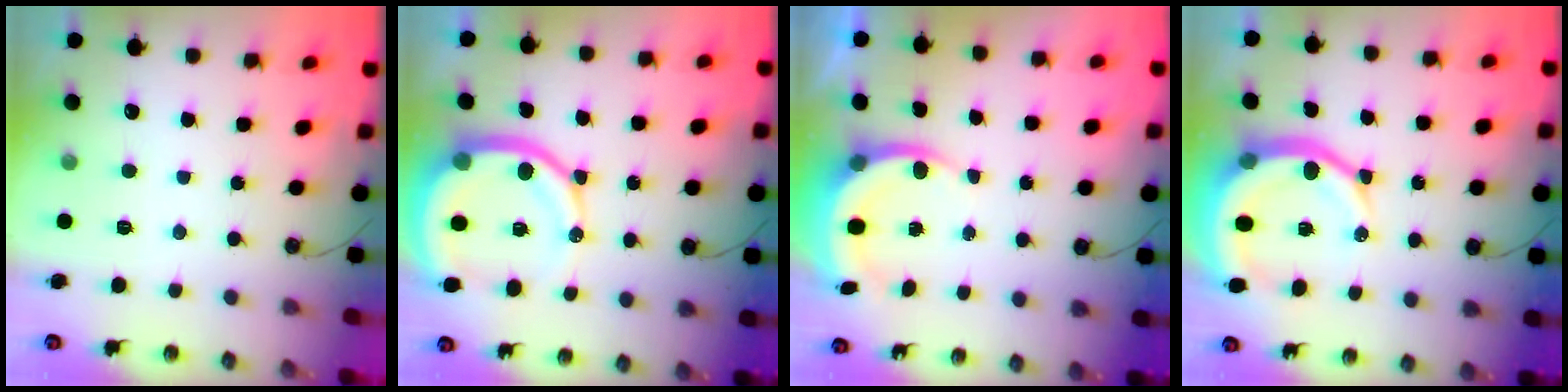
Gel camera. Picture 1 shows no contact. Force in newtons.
{"total": 15.0, "press": 14.8, "slide": 2.0}
{"total": 5.6, "press": 5.5, "slide": 1.0}
{"total": 13.4, "press": 13.3, "slide": 1.5}